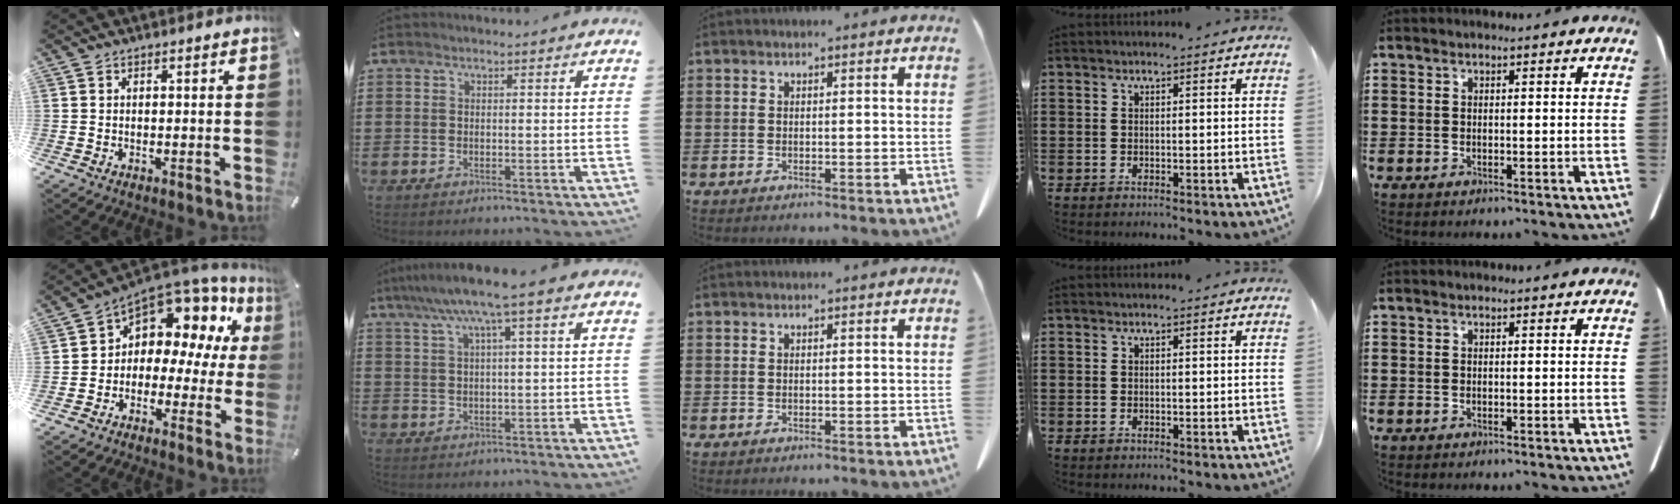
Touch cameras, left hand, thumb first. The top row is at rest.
{"thumb": {"total": 9.6, "force": [5.3, 6.4, 4.8], "torque": [-0.073, -0.062, 0.088]}, "index": {"total": 6.9, "force": [3.7, 0.0, 5.8], "torque": [-0.122, -0.003, 0.061]}}